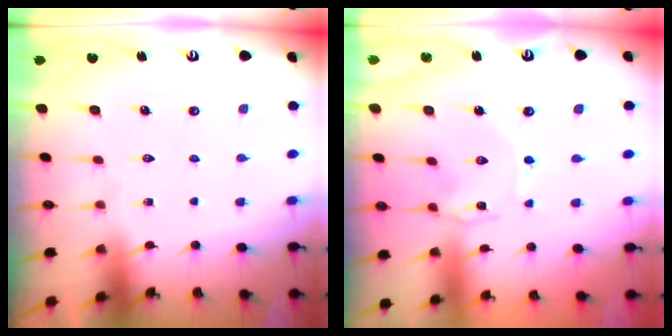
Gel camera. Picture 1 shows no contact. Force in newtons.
{"total": 0.7, "press": 0.7, "slide": 0.1}